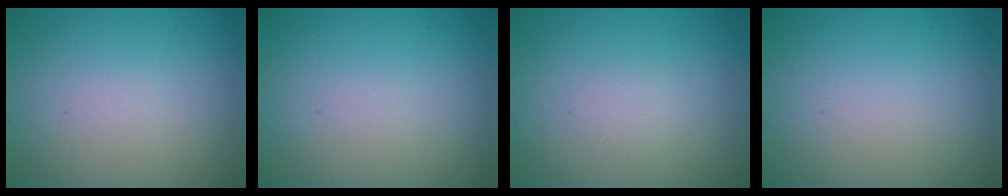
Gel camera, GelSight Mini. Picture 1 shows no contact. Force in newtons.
{"total": 0.0}
{"total": 0.6, "press": 0.6, "slide": 0.0}
{"total": 0.0}